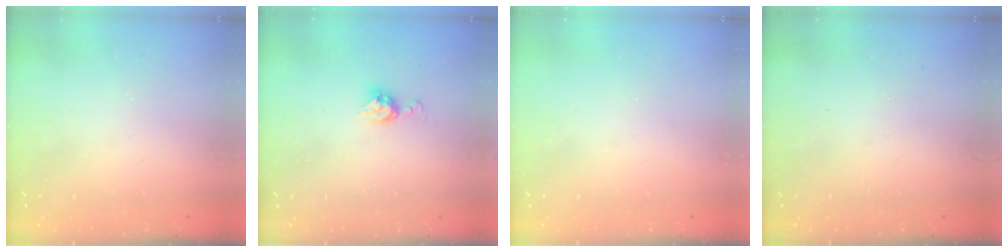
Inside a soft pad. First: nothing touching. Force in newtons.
{"total": 5.9, "press": 5.9, "slide": 0.5}
{"total": 0.0}
{"total": 0.0}